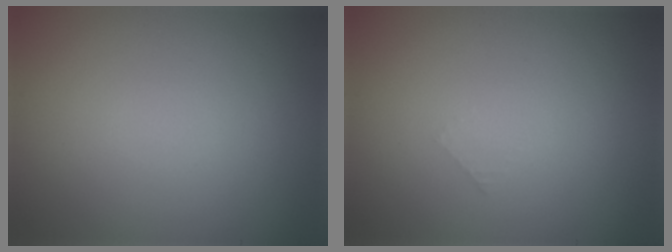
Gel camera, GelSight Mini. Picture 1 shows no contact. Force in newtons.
{"total": 0.5, "press": 0.5, "slide": 0.1}